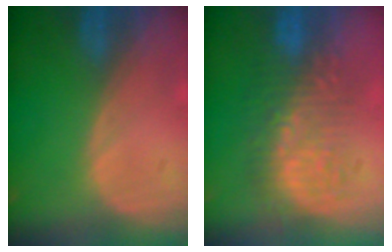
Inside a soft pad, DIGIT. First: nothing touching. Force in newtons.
{"total": 8.7, "press": 8.6, "slide": 1.4}